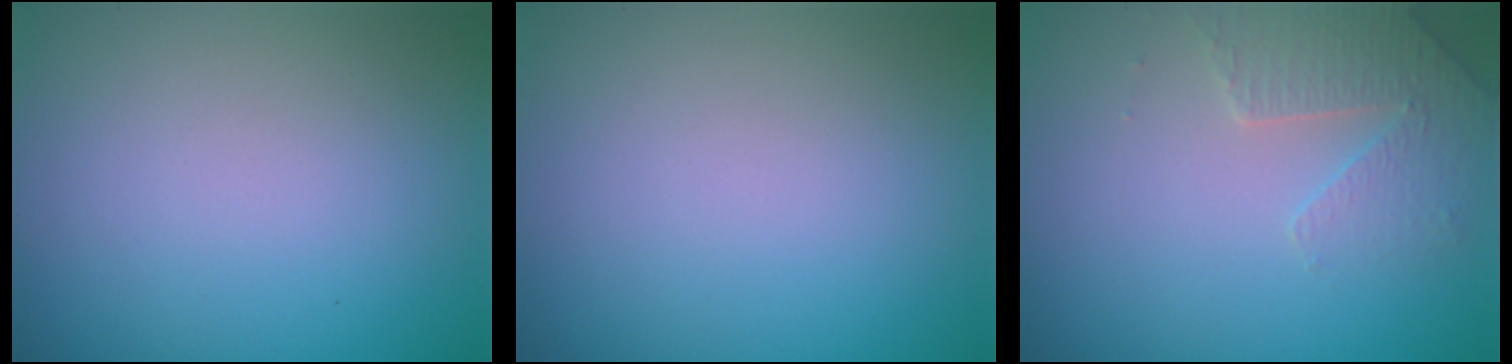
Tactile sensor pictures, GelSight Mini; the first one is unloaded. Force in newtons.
{"total": 0.0}
{"total": 2.8, "press": 2.7, "slide": 0.7}